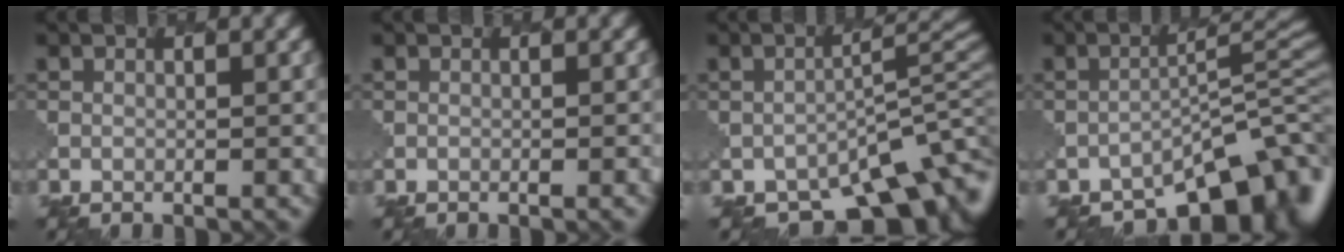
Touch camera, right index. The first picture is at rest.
{"total": 0.9, "force": [-0.3, 0.4, 0.8], "torque": [0.002, 0.006, -0.007]}
{"total": 9.3, "force": [-7.1, 3.5, 4.9], "torque": [-0.050, -0.012, -0.106]}
{"total": 9.9, "force": [-7.5, 3.4, 5.4], "torque": [-0.057, -0.002, -0.114]}